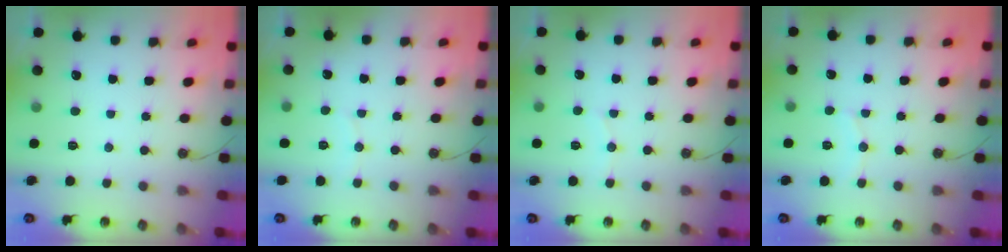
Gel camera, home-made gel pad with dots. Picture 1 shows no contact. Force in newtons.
{"total": 3.0, "press": 3.0, "slide": 0.2}
{"total": 4.3, "press": 4.2, "slide": 0.4}
{"total": 4.7, "press": 4.7, "slide": 0.5}